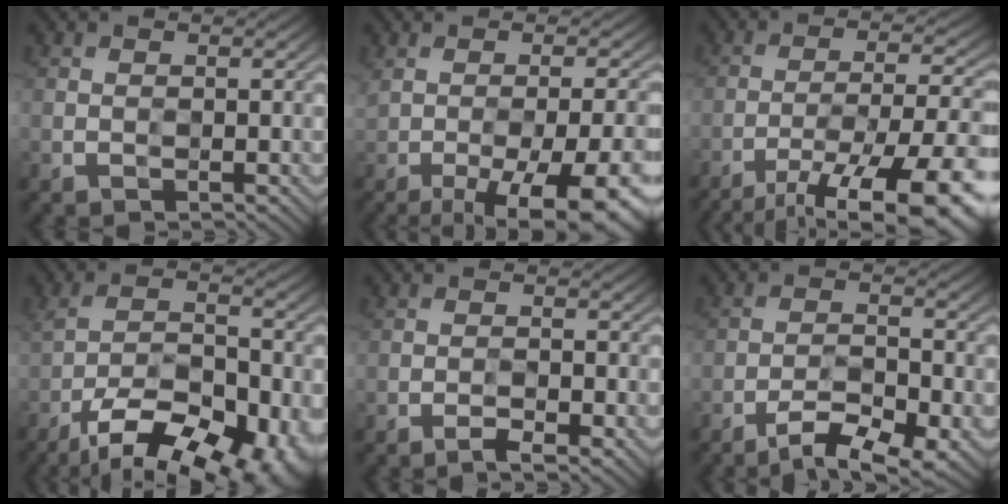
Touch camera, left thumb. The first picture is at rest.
{"total": 14.4, "force": [-7.0, 4.2, 11.9], "torque": [-0.163, -0.010, -0.083]}
{"total": 15.6, "force": [-11.8, 3.5, 9.6], "torque": [-0.145, -0.013, -0.167]}
{"total": 14.1, "force": [-10.0, 5.0, 8.5], "torque": [-0.144, -0.019, -0.148]}
{"total": 2.6, "force": [-2.2, -0.1, 1.3], "torque": [-0.024, 0.001, -0.032]}
{"total": 7.1, "force": [-5.7, 1.4, 3.9], "torque": [-0.066, 0.000, -0.093]}